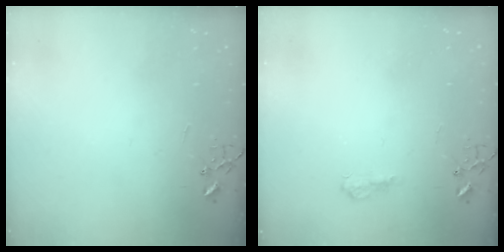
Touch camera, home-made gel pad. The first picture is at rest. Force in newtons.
{"total": 7.9, "press": 7.8, "slide": 0.8}